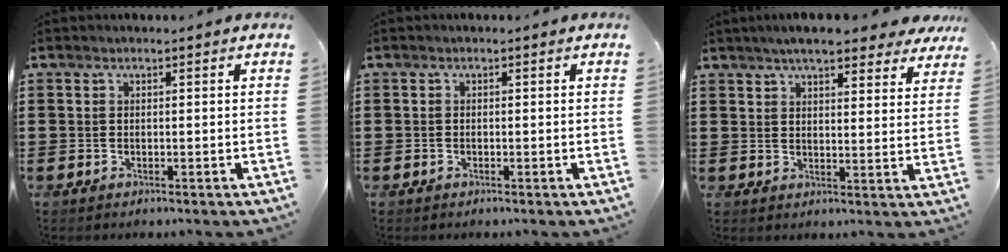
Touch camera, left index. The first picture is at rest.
{"total": 0.6, "force": [-0.5, 0.3, 0.1], "torque": [-0.005, -0.001, -0.010]}
{"total": 6.5, "force": [5.7, 0.8, 2.9], "torque": [-0.067, -0.011, 0.102]}